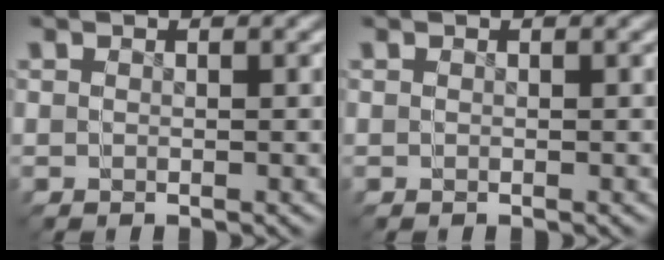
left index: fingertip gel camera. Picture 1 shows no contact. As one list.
[{"total": 0.0}]